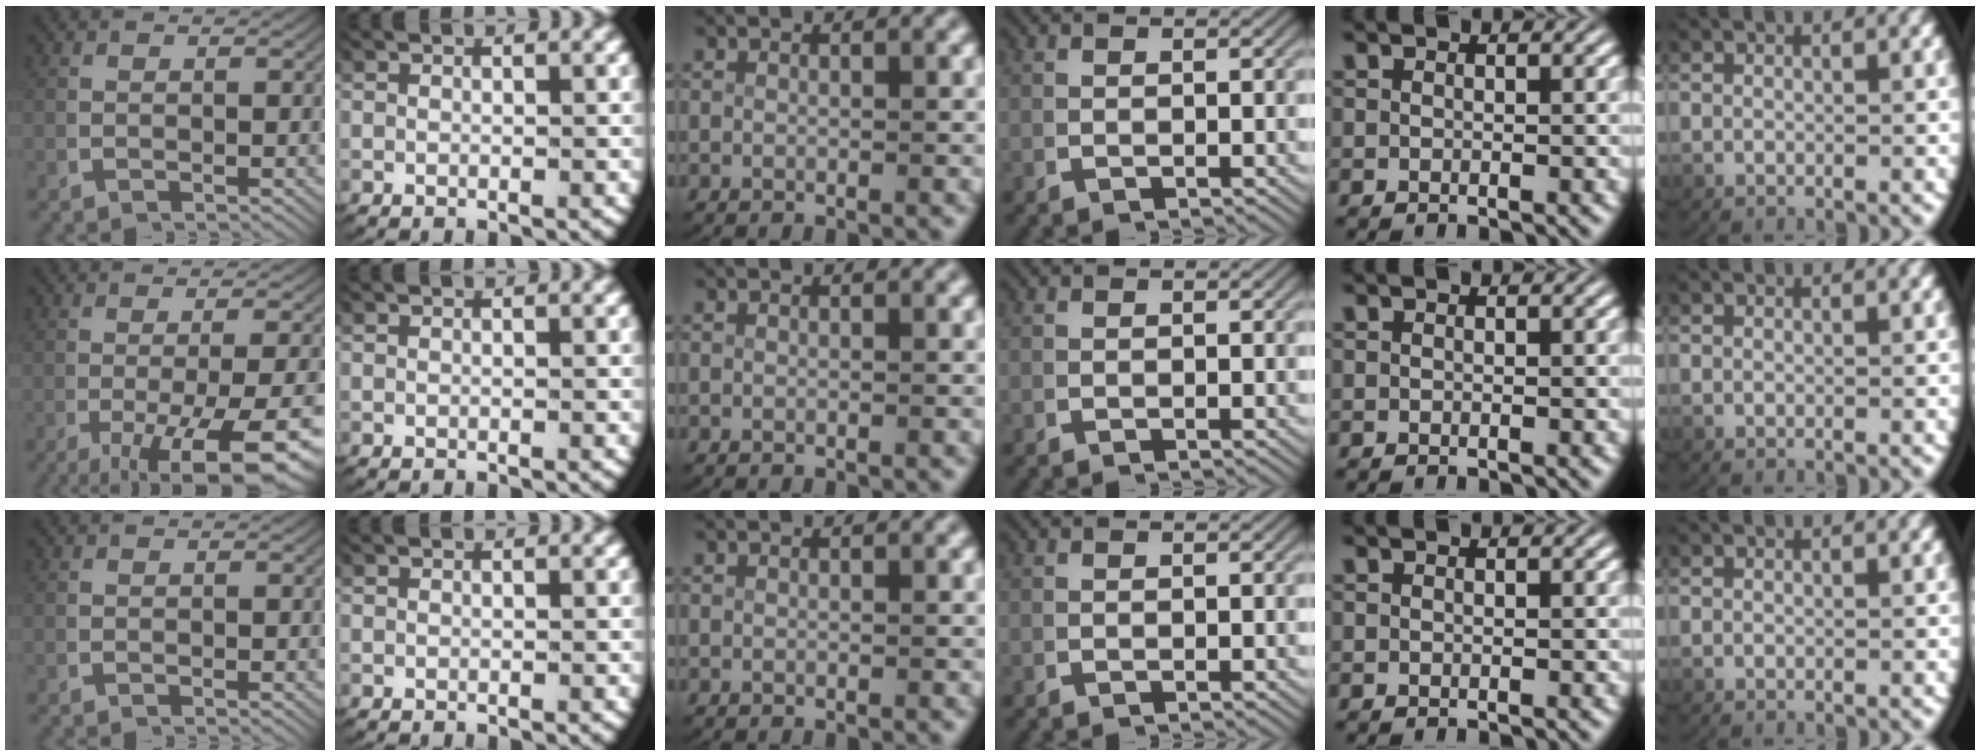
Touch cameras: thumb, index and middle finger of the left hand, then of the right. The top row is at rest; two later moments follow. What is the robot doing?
{"motion": "lift_and_place", "object": "plastic wrap"}